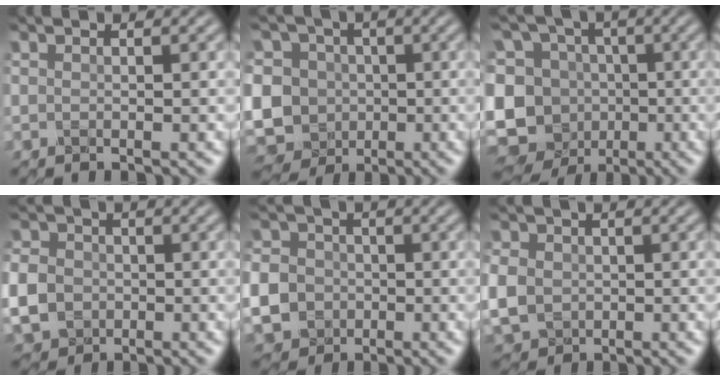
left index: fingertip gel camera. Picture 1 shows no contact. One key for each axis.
{"total": 15.4, "fx": -0.9, "fy": 14.4, "fz": 5.6, "tx": -0.150, "ty": 0.003, "tz": -0.045}
{"total": 16.2, "fx": -4.1, "fy": 14.9, "fz": 5.1, "tx": -0.142, "ty": 0.018, "tz": -0.085}
{"total": 5.0, "fx": -1.1, "fy": 4.4, "fz": 2.3, "tx": -0.059, "ty": -0.007, "tz": -0.031}
{"total": 7.9, "fx": -1.9, "fy": 7.1, "fz": 2.9, "tx": -0.078, "ty": -0.017, "tz": -0.066}
{"total": 4.3, "fx": -0.3, "fy": 3.8, "fz": 2.2, "tx": -0.066, "ty": -0.001, "tz": -0.010}